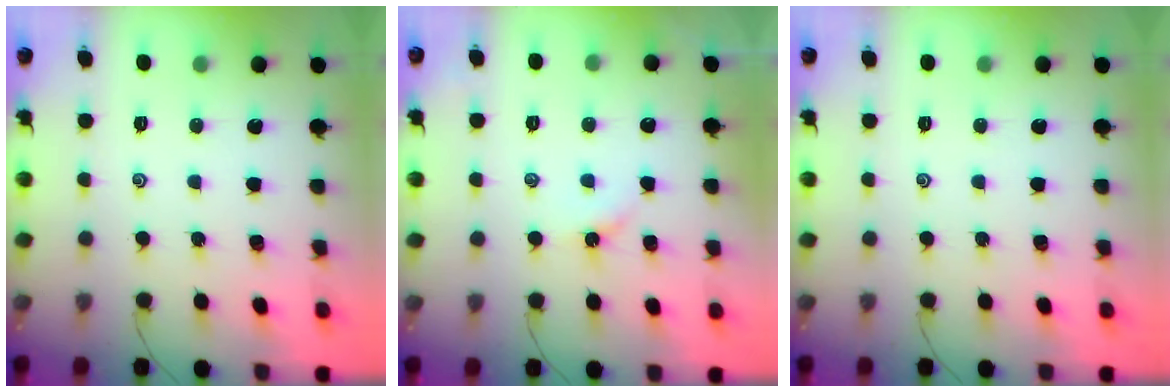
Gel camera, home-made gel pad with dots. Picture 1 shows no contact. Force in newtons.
{"total": 2.0, "press": 1.9, "slide": 0.3}
{"total": 0.0}